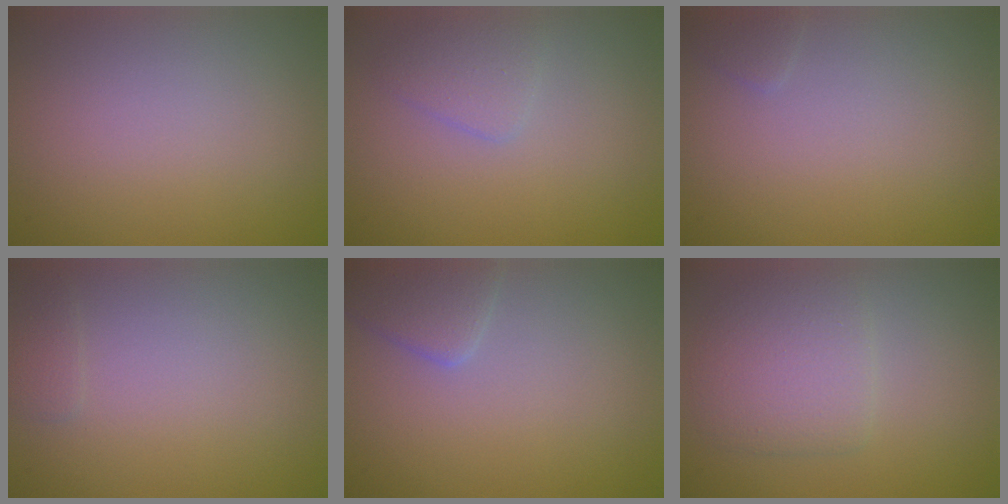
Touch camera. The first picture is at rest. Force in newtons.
{"total": 1.6, "press": 1.6, "slide": 0.0}
{"total": 0.7, "press": 0.7, "slide": 0.0}
{"total": 0.8, "press": 0.8, "slide": 0.1}
{"total": 2.4, "press": 2.4, "slide": 0.1}
{"total": 3.7, "press": 3.7, "slide": 0.1}